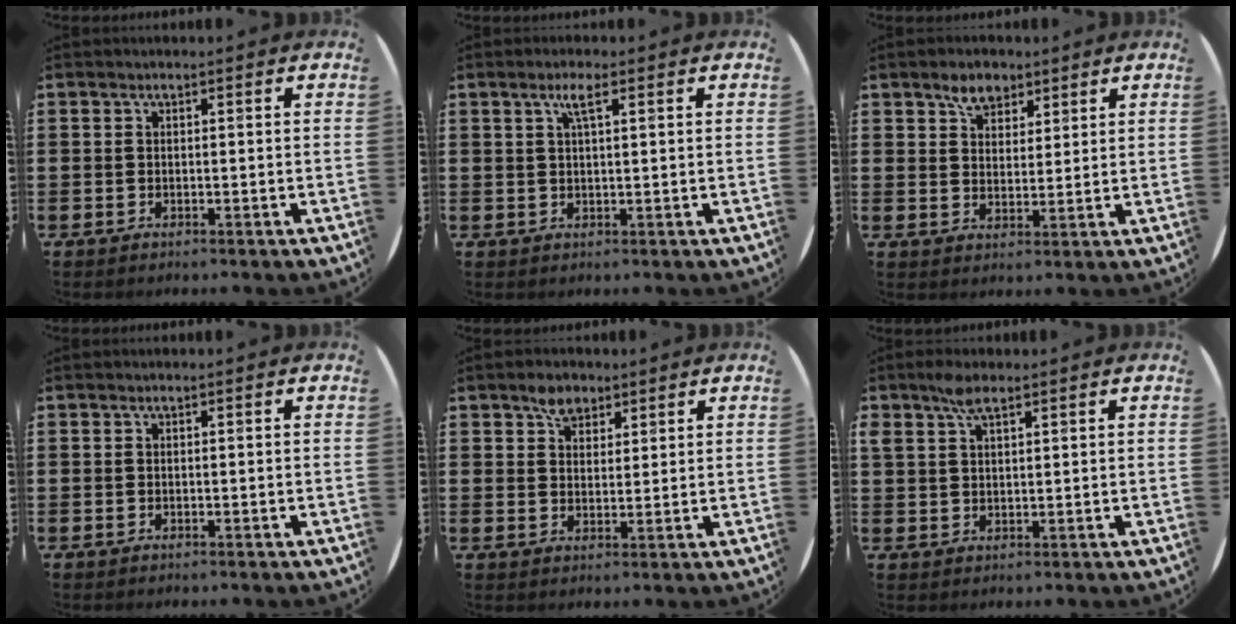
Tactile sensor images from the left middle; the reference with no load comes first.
{"total": 2.5, "force": [1.3, 0.4, 2.1], "torque": [-0.043, 0.007, 0.020]}
{"total": 4.1, "force": [3.1, 2.3, 1.2], "torque": [-0.015, 0.000, 0.056]}
{"total": 0.0}
{"total": 3.5, "force": [2.6, 2.0, 1.1], "torque": [-0.011, 0.000, 0.045]}
{"total": 3.4, "force": [2.5, 1.4, 1.9], "torque": [-0.034, 0.004, 0.043]}